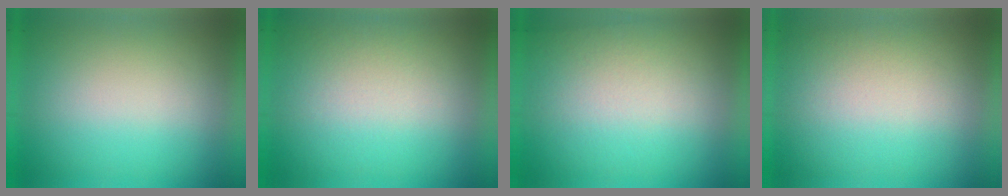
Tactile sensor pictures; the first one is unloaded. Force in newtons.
{"total": 2.6}
{"total": 3.0}
{"total": 1.4}